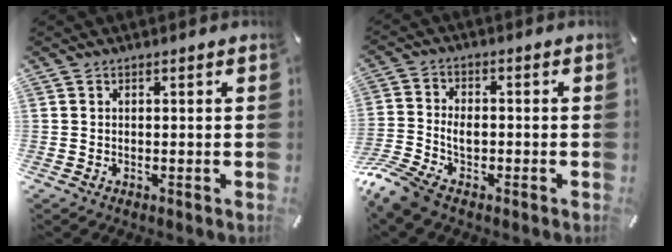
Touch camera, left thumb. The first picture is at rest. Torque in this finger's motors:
{"motor_torque": [-0.49, 0.94, 0.58, 0.58, 0.08]}